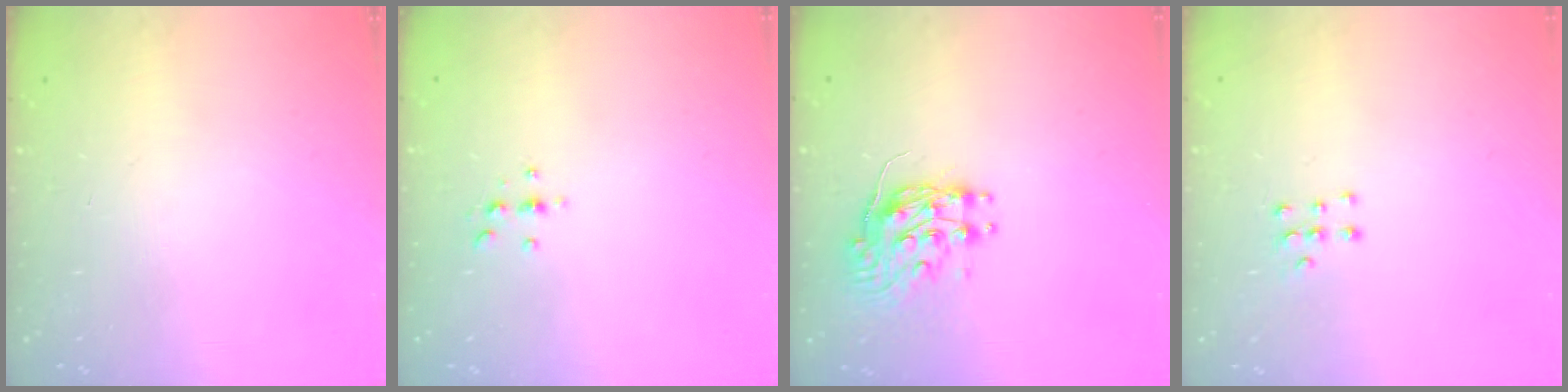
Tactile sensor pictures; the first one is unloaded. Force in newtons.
{"total": 3.1, "press": 3.1, "slide": 0.5}
{"total": 9.3, "press": 9.3, "slide": 0.1}
{"total": 5.5, "press": 5.5, "slide": 0.9}